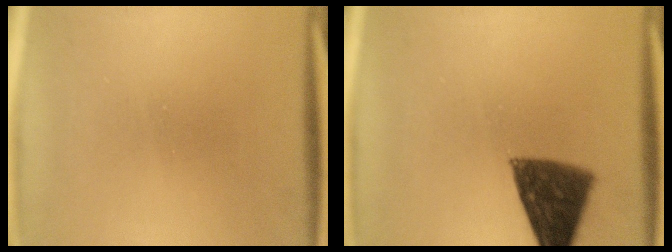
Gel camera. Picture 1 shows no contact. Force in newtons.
{"total": 10.4}